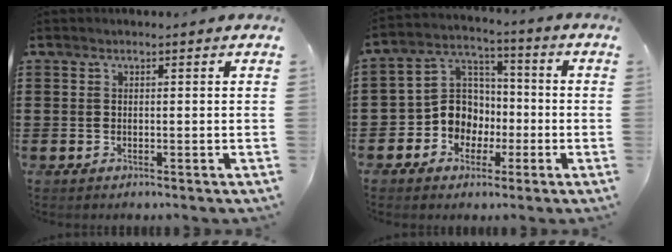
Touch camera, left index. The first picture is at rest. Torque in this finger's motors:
{"motor_torque": [0.42, 0.42, 0.44, 0.10]}